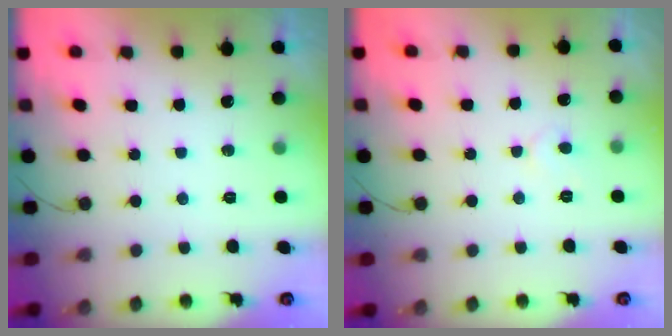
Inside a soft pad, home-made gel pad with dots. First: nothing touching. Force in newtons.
{"total": 4.6, "press": 4.6, "slide": 0.4}